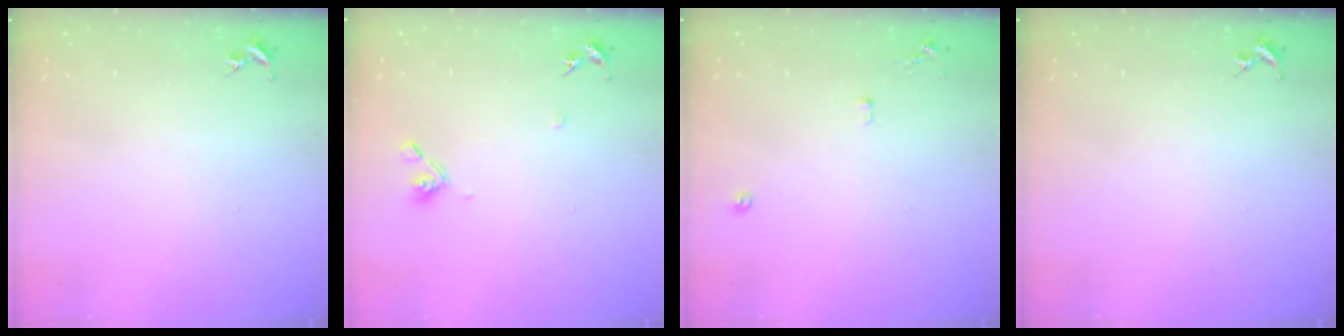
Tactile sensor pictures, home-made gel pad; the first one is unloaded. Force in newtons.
{"total": 7.5, "press": 7.3, "slide": 1.6}
{"total": 7.4, "press": 7.4, "slide": 0.8}
{"total": 0.0}